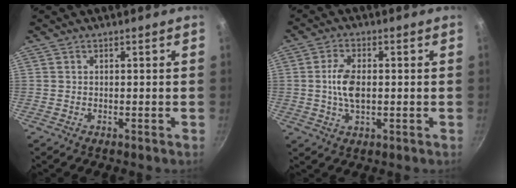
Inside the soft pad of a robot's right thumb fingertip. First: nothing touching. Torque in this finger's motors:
{"motor_torque": [1.29, 0.60, 1.09, -0.45, 0.02]}